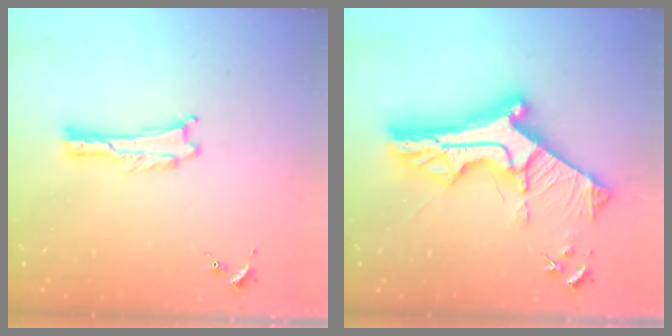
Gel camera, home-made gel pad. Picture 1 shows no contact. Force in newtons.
{"total": 13.9, "press": 13.9, "slide": 1.2}